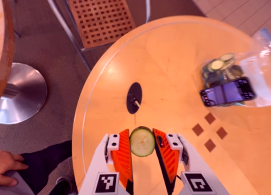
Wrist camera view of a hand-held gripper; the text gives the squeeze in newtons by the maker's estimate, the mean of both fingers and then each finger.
{"total": 6.1, "left": 5.9, "right": 6.2}